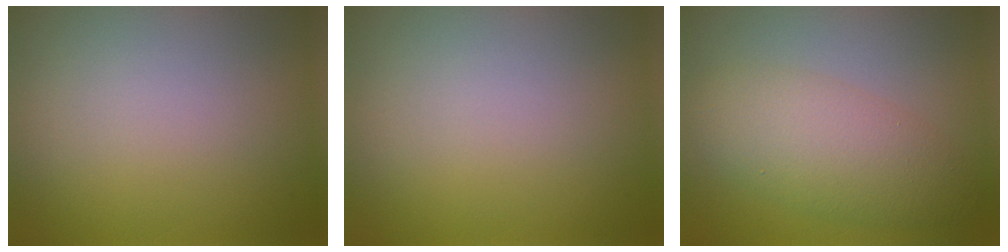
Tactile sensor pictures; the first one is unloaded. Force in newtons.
{"total": 0.0}
{"total": 5.4, "press": 5.4, "slide": 0.1}